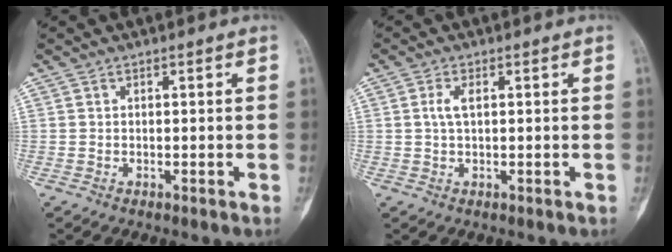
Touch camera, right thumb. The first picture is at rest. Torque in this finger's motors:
{"motor_torque": [-0.16, 0.23, 0.27, -0.21, 0.00]}